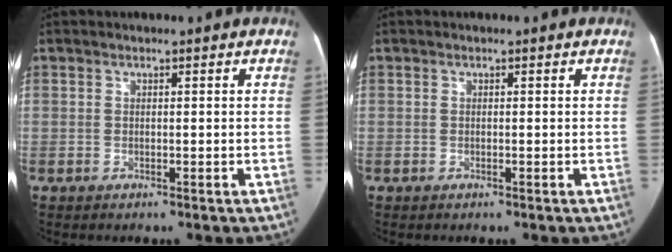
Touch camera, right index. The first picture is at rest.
{"total": 0.0}